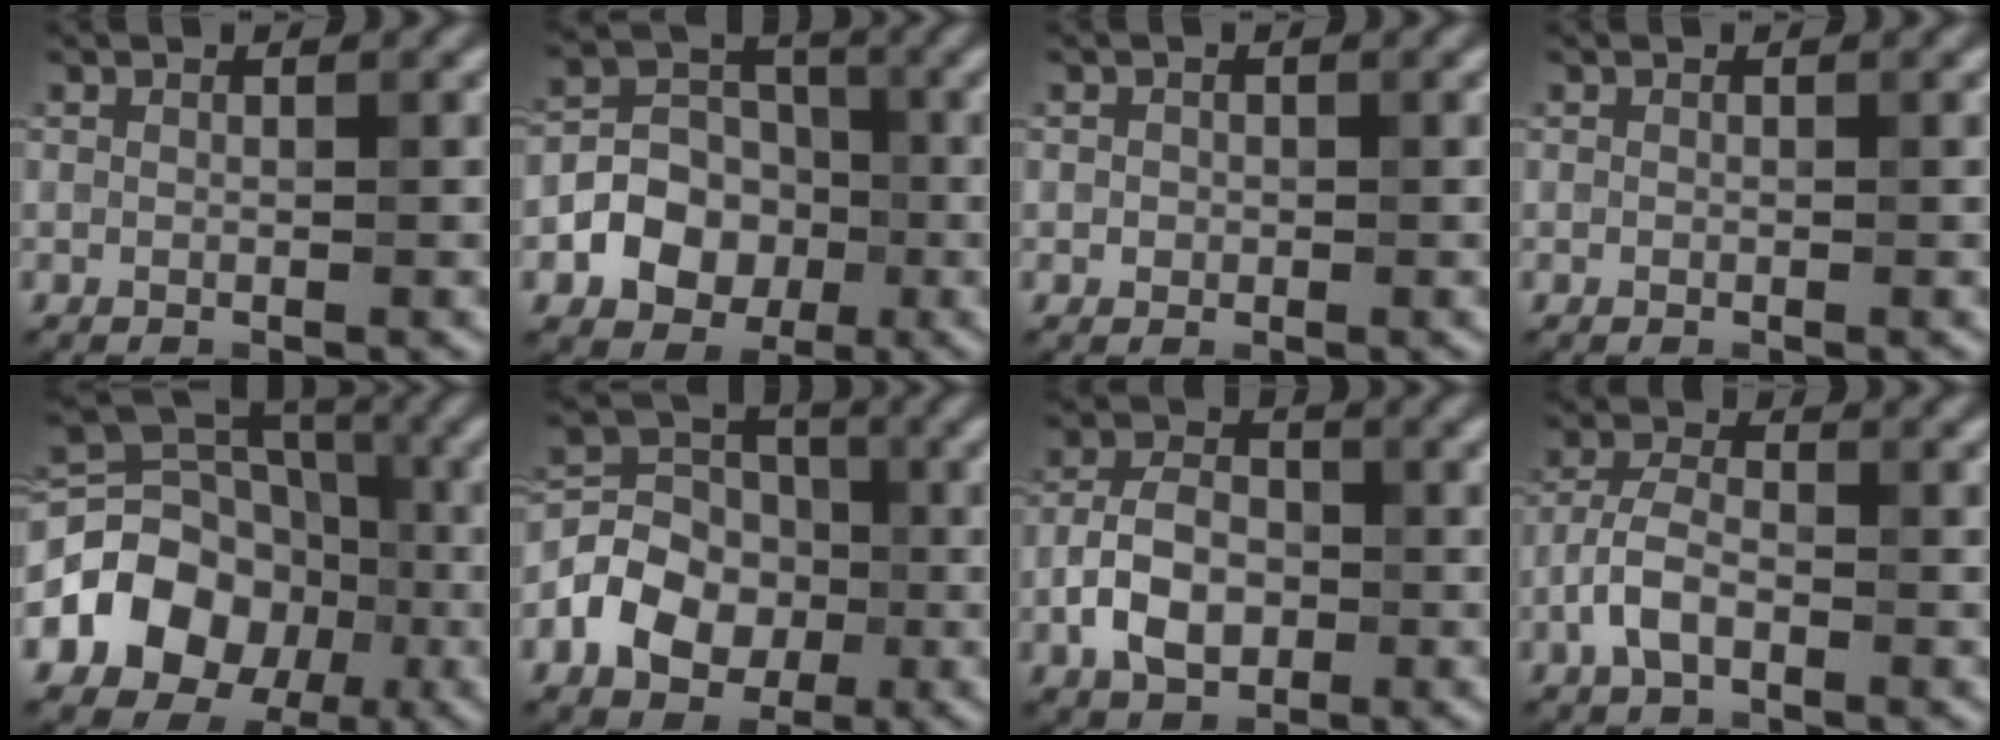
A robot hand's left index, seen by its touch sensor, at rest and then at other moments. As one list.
[{"total": 6.2, "force": [-2.0, 5.0, 3.1], "torque": [-0.032, -0.001, -0.047]}, {"total": 0.7, "force": [0.0, 0.7, 0.1], "torque": [0.002, -0.003, -0.002]}, {"total": 0.0}, {"total": 9.5, "force": [-2.6, 7.8, 4.7], "torque": [-0.069, 0.005, -0.068]}, {"total": 6.5, "force": [-2.0, 5.2, 3.5], "torque": [-0.057, 0.002, -0.049]}, {"total": 5.2, "force": [-1.5, 3.5, 3.5], "torque": [-0.063, 0.005, -0.035]}, {"total": 3.3, "force": [-1.4, 1.6, 2.4], "torque": [-0.048, 0.006, -0.039]}]